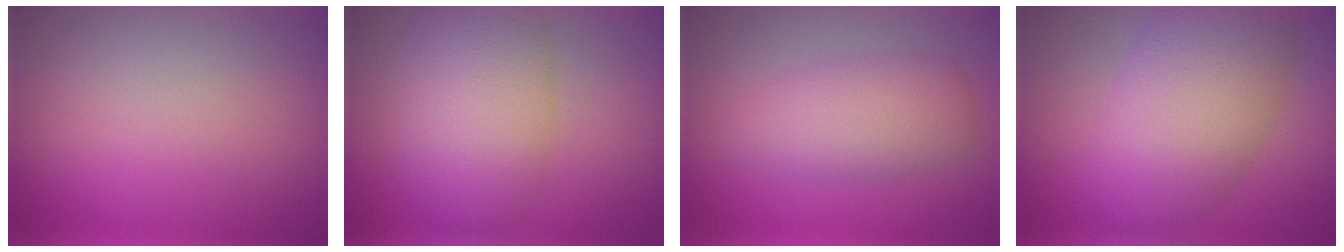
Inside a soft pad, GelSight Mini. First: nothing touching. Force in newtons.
{"total": 8.1, "press": 8.1, "slide": 0.4}
{"total": 4.6, "press": 4.6, "slide": 0.1}
{"total": 9.4, "press": 9.4, "slide": 0.4}